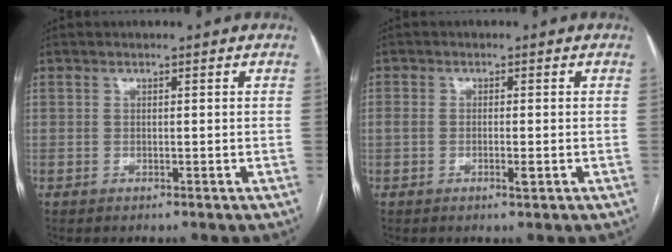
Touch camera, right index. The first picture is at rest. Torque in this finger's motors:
{"motor_torque": [-0.24, 0.18, 0.00, -0.01]}